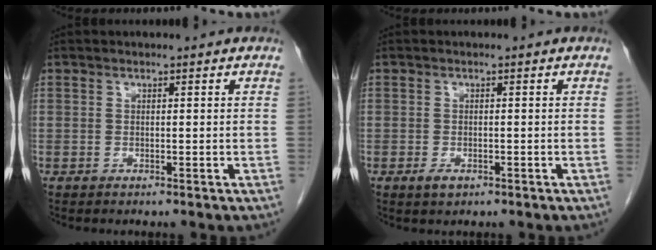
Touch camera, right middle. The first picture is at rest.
{"total": 1.6, "force": [-0.9, 0.9, 1.1], "torque": [-0.021, 0.000, -0.009]}